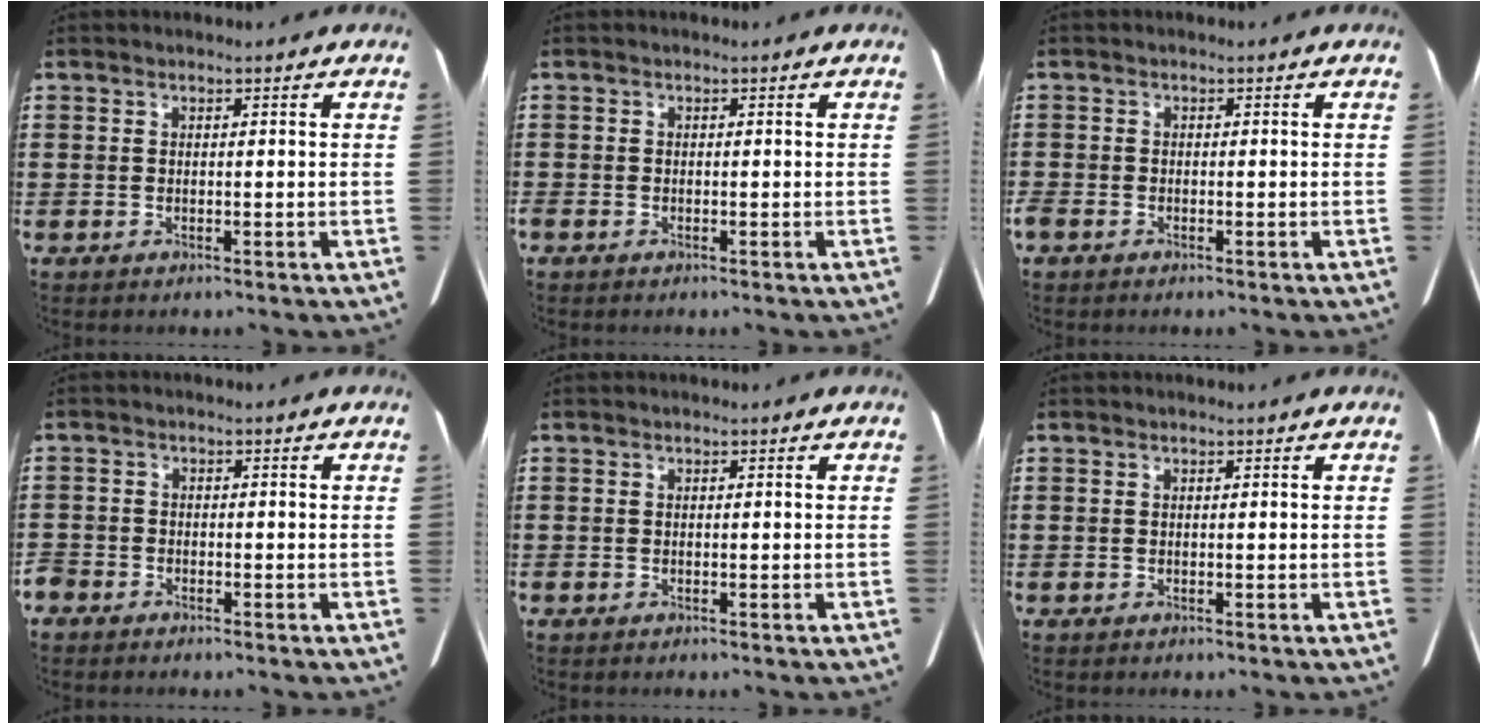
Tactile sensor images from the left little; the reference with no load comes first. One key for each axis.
{"total": 0.5, "fx": -0.4, "fy": 0.2, "fz": 0.1, "tx": -0.003, "ty": -0.002, "tz": -0.008}
{"total": 0.7, "fx": -0.6, "fy": 0.4, "fz": 0.3, "tx": -0.005, "ty": 0.000, "tz": -0.012}
{"total": 1.4, "fx": -1.3, "fy": 0.5, "fz": 0.1, "tx": -0.006, "ty": 0.002, "tz": -0.029}
{"total": 0.0}
{"total": 0.0}